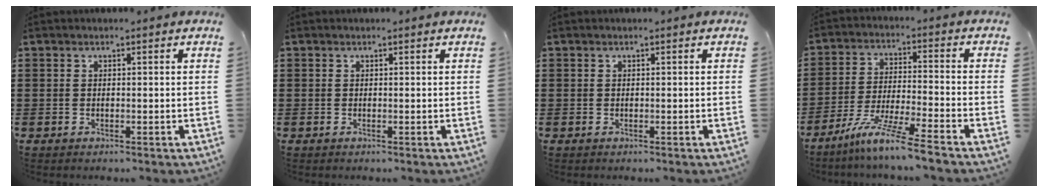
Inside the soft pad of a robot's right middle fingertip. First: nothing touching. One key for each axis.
{"total": 0.0}
{"total": 0.0}
{"total": 8.6, "fx": -7.1, "fy": -0.6, "fz": 4.8, "tx": -0.093, "ty": -0.012, "tz": -0.139}